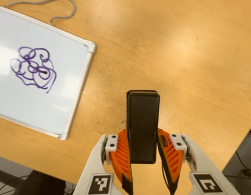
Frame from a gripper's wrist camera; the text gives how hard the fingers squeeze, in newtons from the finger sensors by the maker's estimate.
{"total": 5.0, "left": 3.2, "right": 6.8}